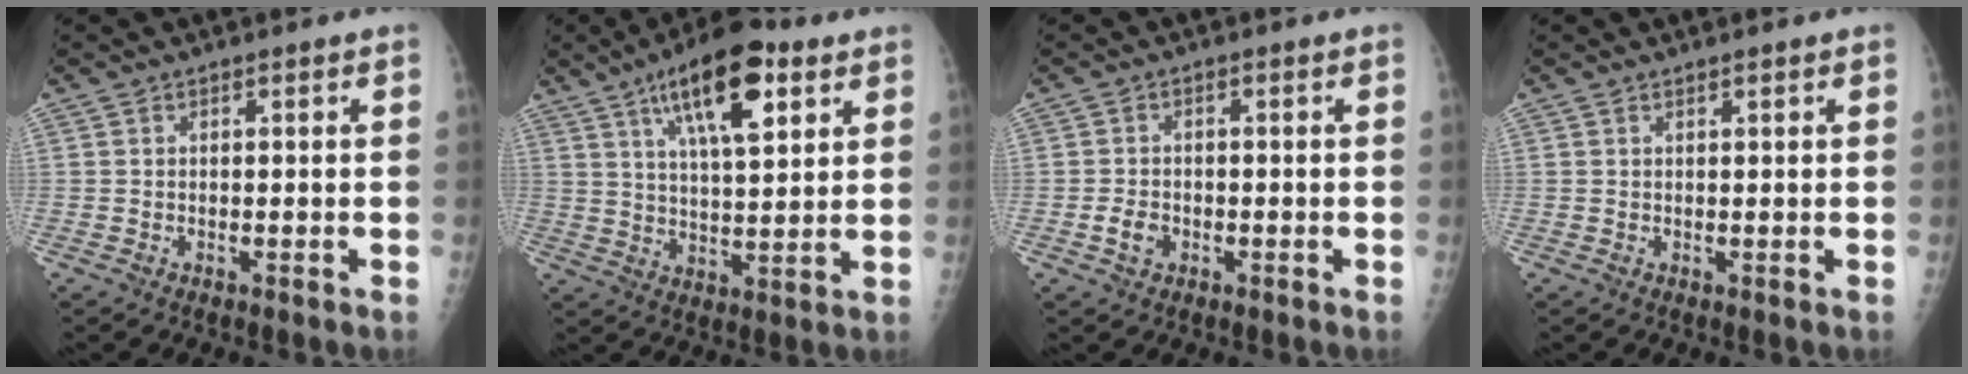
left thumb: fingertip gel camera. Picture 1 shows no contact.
{"total": 15.5, "force": [7.7, 5.6, 12.3], "torque": [-0.173, -0.021, 0.123]}
{"total": 2.9, "force": [-1.0, 2.2, 1.6], "torque": [-0.023, 0.005, -0.017]}
{"total": 0.6, "force": [0.4, 0.1, 0.5], "torque": [-0.006, -0.001, 0.008]}